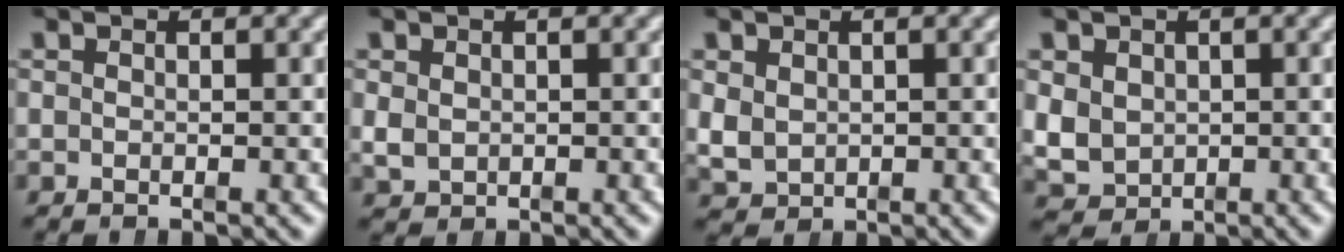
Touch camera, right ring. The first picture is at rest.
{"total": 1.4, "force": [0.0, 1.3, 0.6], "torque": [-0.019, -0.011, 0.010]}
{"total": 2.6, "force": [0.2, 2.4, 1.1], "torque": [-0.034, -0.018, 0.019]}
{"total": 5.1, "force": [-0.5, 4.6, 2.1], "torque": [-0.065, -0.034, 0.012]}